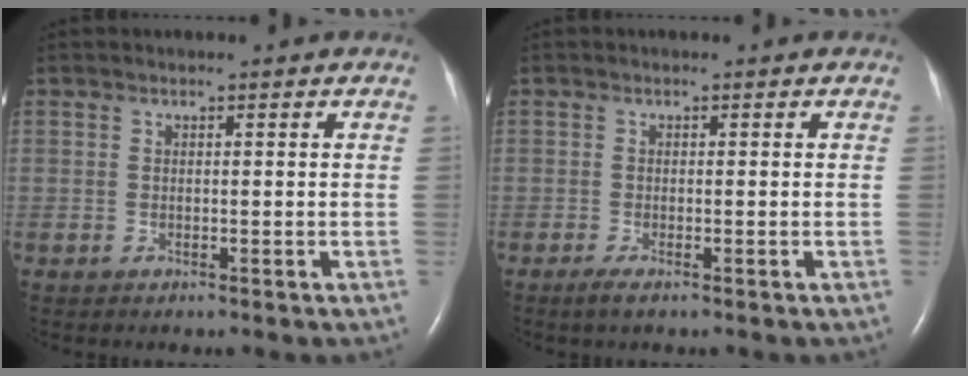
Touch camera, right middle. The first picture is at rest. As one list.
[{"total": 1.5, "force": [-1.0, 0.2, 1.2], "torque": [-0.031, -0.006, -0.022]}]